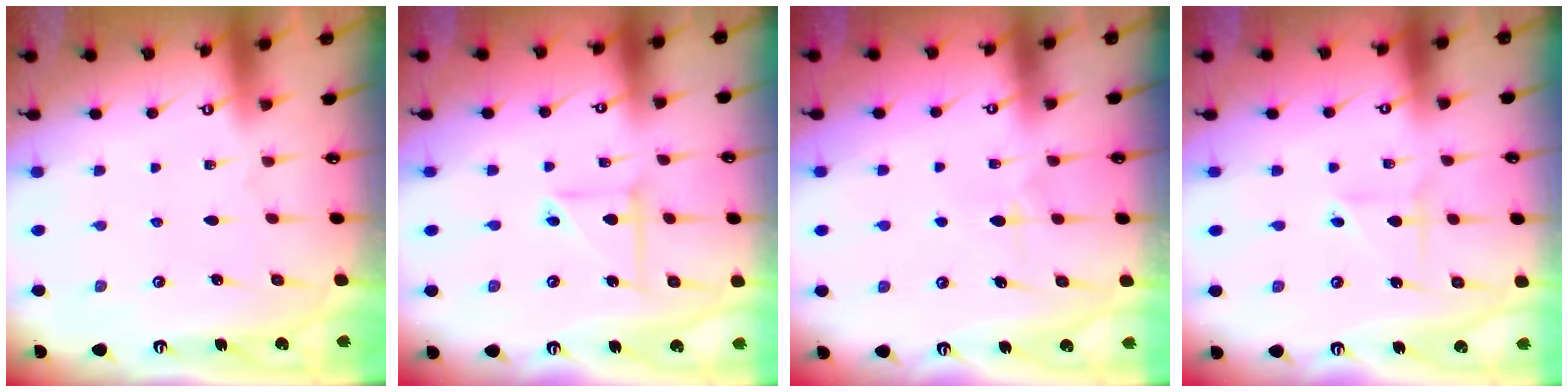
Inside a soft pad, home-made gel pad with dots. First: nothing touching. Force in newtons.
{"total": 5.8, "press": 5.8, "slide": 0.4}
{"total": 5.5, "press": 5.5, "slide": 0.3}
{"total": 2.2, "press": 2.1, "slide": 0.6}